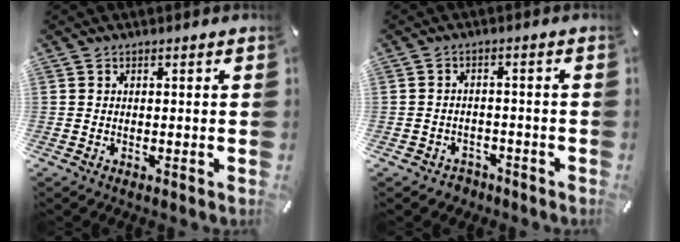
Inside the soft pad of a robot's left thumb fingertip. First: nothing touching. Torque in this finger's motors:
{"motor_torque": [-0.59, -0.01, -0.31, 0.08, -0.01]}